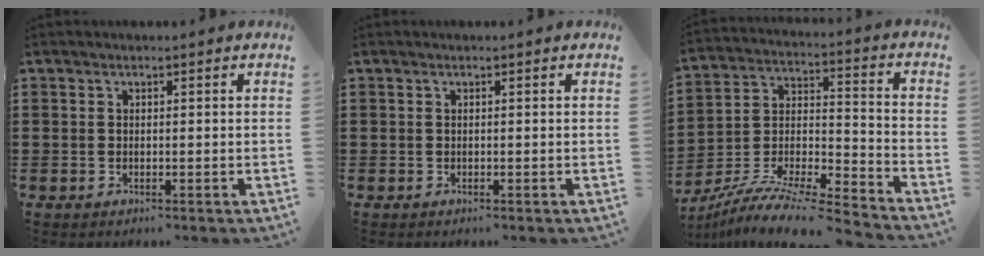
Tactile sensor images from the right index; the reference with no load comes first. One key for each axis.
{"total": 0.0}
{"total": 9.0, "fx": -8.3, "fy": 0.9, "fz": 3.5, "tx": -0.067, "ty": 0.004, "tz": -0.168}